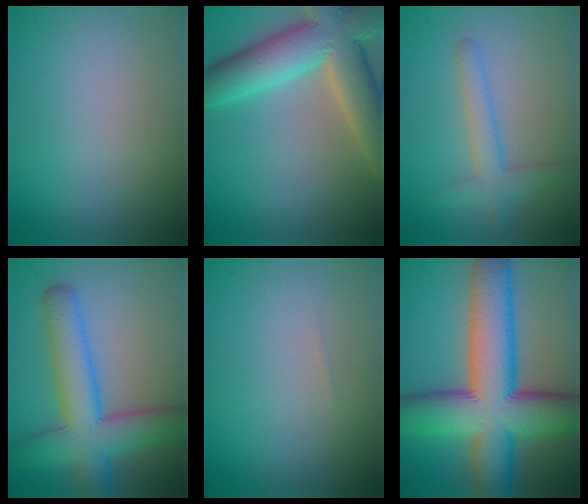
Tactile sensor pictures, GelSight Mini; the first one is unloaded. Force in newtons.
{"total": 10.6, "press": 10.5, "slide": 0.9}
{"total": 2.8, "press": 2.8, "slide": 0.2}
{"total": 8.0, "press": 8.0, "slide": 0.4}
{"total": 0.0}
{"total": 14.3, "press": 14.3, "slide": 0.6}